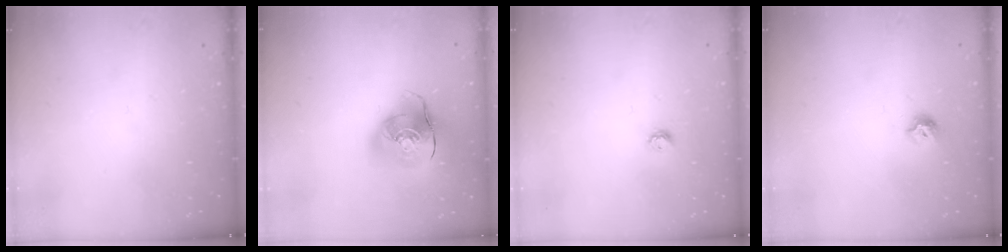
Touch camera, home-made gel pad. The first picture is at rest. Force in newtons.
{"total": 14.9, "press": 14.7, "slide": 2.5}
{"total": 4.2, "press": 4.1, "slide": 0.4}
{"total": 6.3, "press": 6.3, "slide": 0.8}